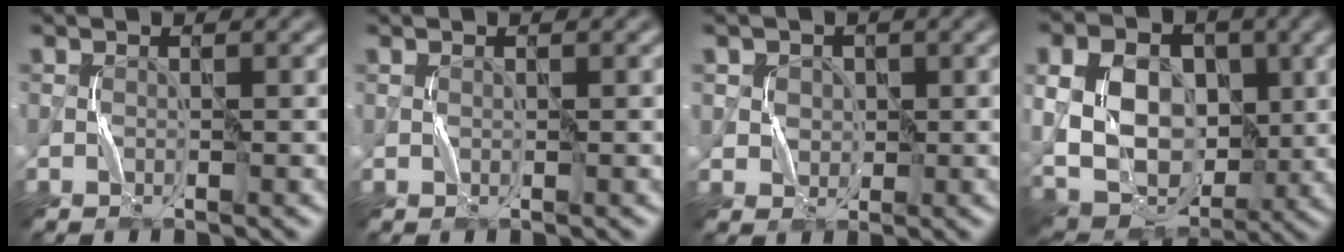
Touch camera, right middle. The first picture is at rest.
{"total": 0.0}
{"total": 3.2, "force": [1.2, 2.7, 1.2], "torque": [-0.027, 0.007, 0.023]}
{"total": 10.9, "force": [1.1, 7.9, 7.4], "torque": [-0.152, -0.006, 0.024]}